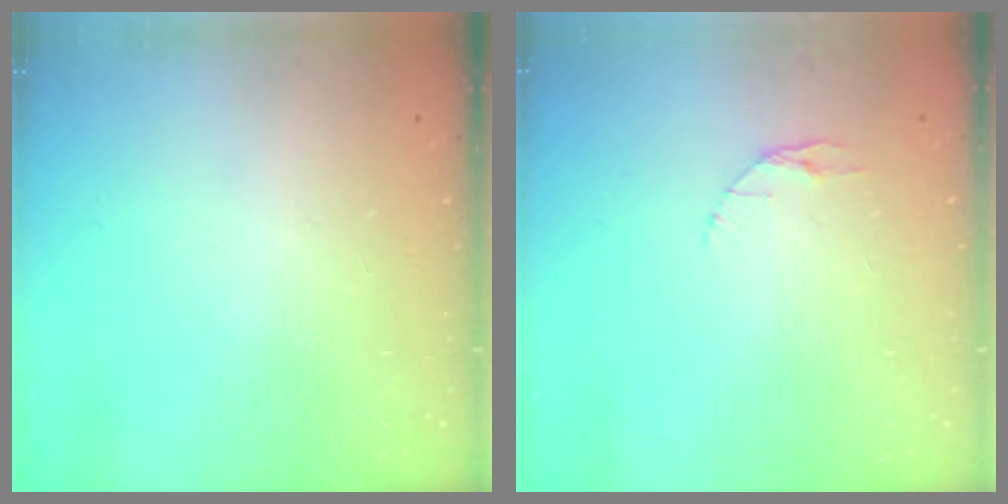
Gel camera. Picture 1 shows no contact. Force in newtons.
{"total": 2.9, "press": 2.9, "slide": 0.4}